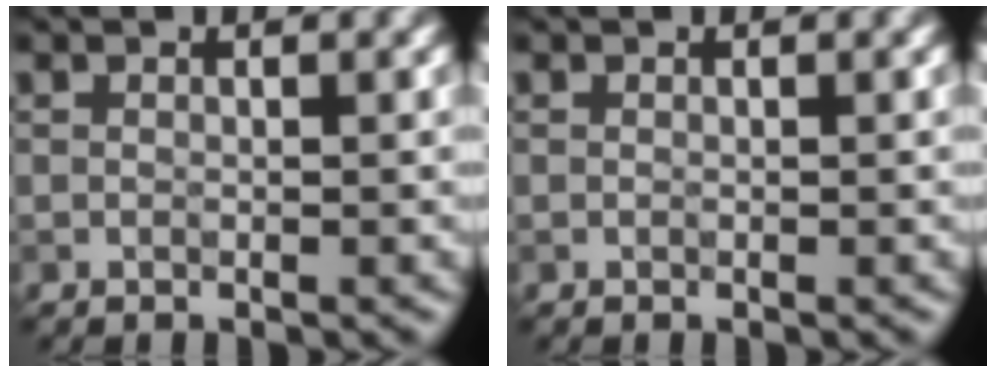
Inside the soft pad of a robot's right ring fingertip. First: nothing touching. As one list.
[{"total": 0.0}]